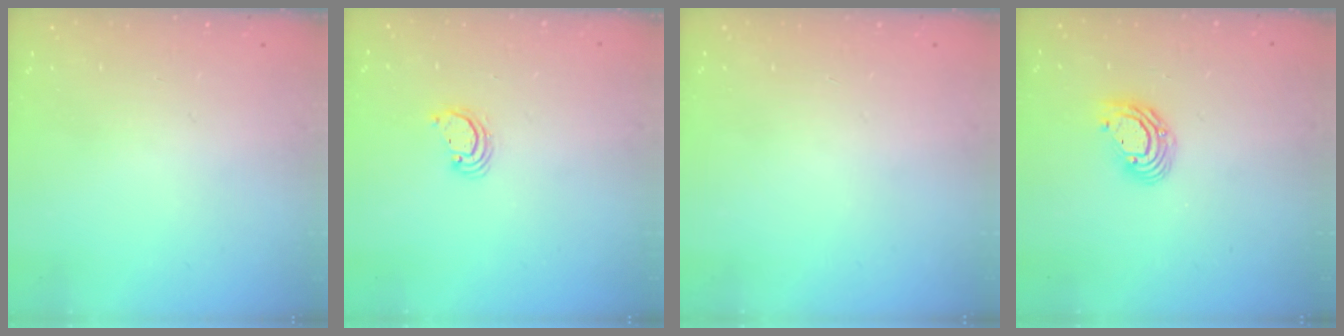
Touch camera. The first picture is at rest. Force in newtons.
{"total": 2.8, "press": 2.8, "slide": 0.2}
{"total": 0.0}
{"total": 8.1, "press": 8.0, "slide": 1.4}